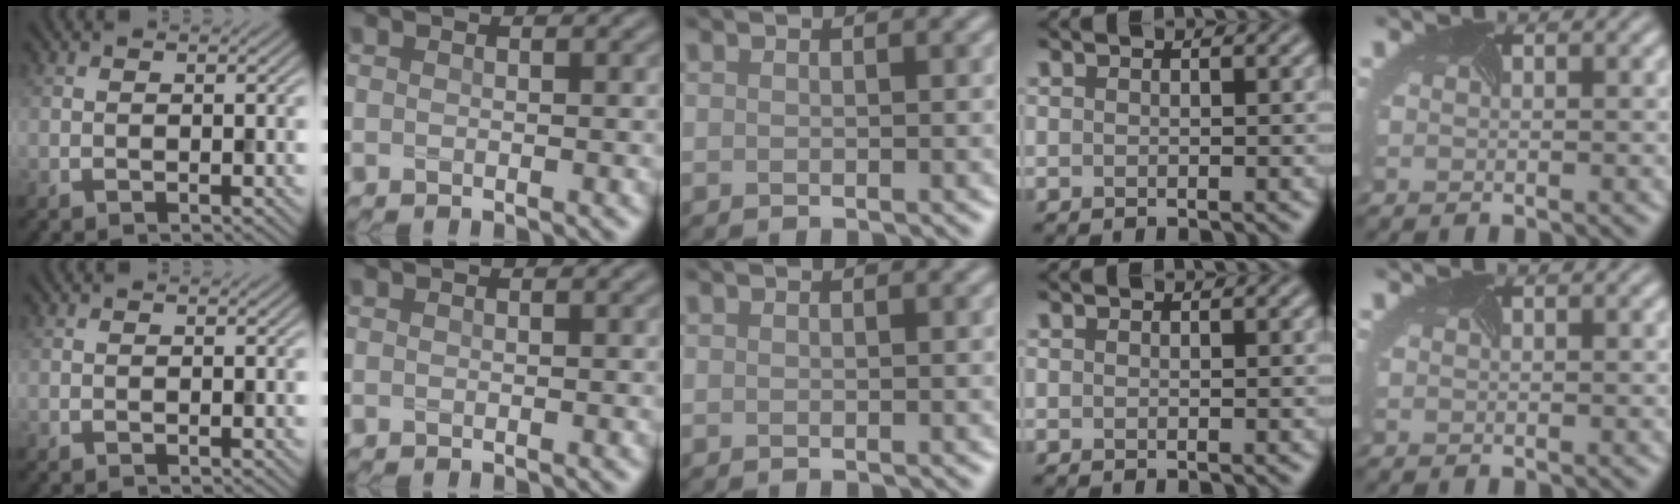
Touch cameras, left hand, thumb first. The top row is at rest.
{}